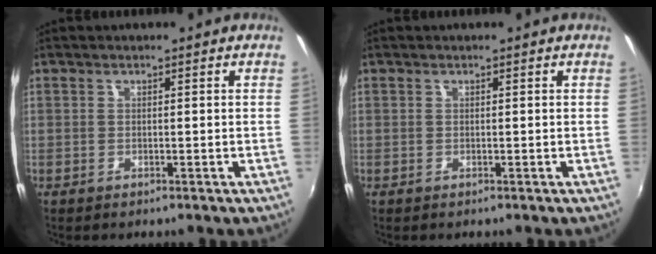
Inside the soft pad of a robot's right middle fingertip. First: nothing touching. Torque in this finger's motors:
{"motor_torque": [0.29, -0.07, -0.02, 0.00]}